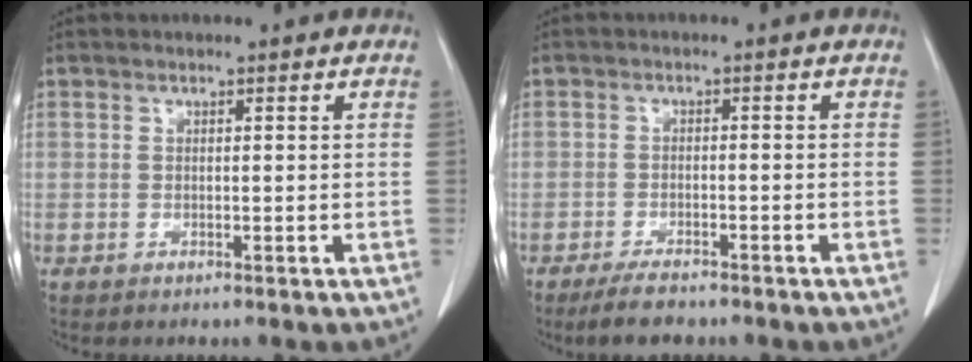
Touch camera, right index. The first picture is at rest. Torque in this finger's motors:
{"motor_torque": [-0.51, -0.48, -0.19, -0.08]}